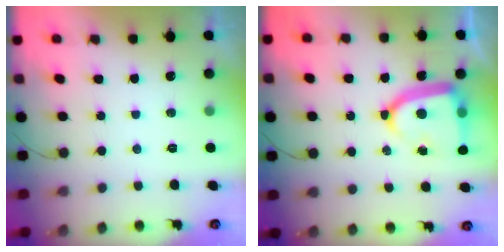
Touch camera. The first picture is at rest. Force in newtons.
{"total": 14.0, "press": 13.9, "slide": 1.4}